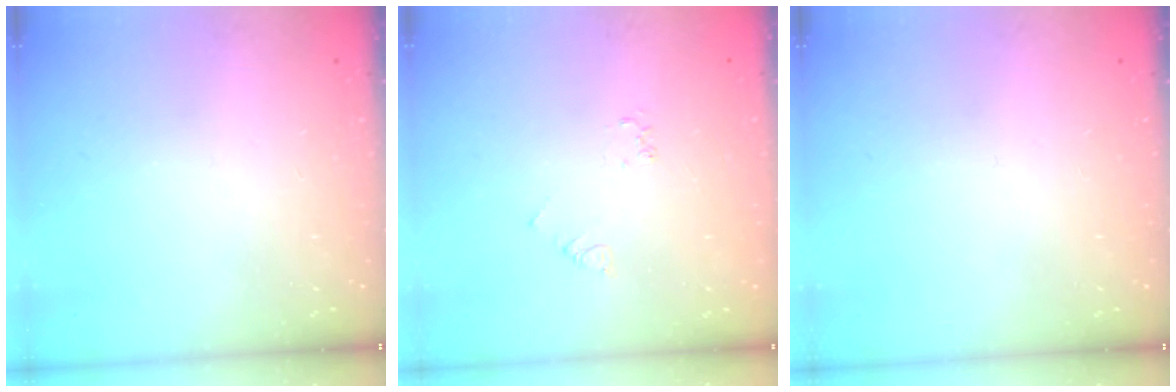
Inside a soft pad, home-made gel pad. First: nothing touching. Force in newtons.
{"total": 2.3, "press": 2.3, "slide": 0.4}
{"total": 0.0}